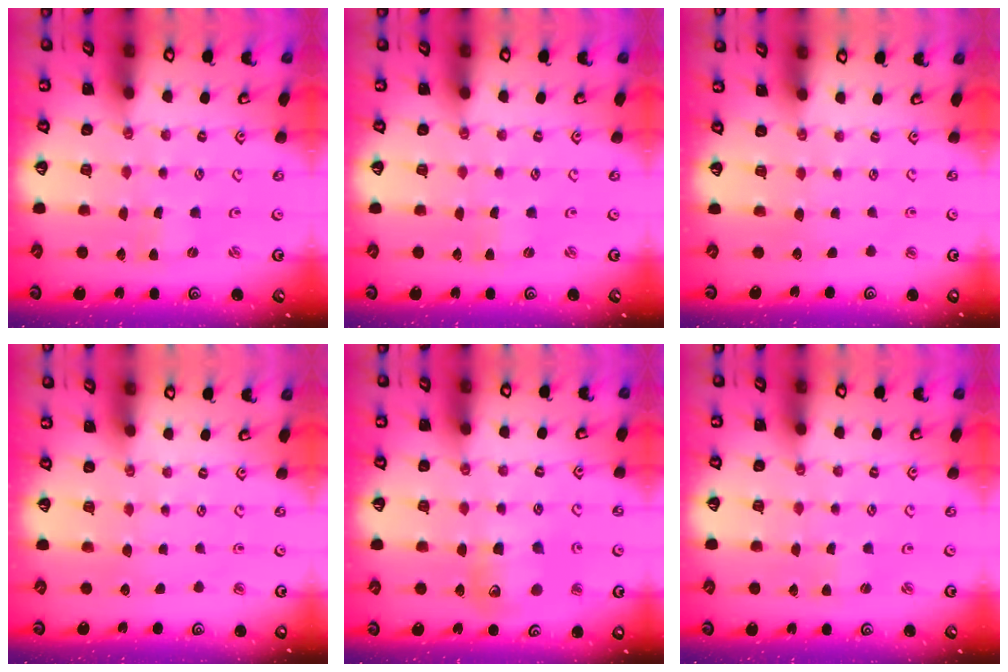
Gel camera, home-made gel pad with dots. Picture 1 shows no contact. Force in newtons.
{"total": 0.5, "press": 0.4, "slide": 0.3}
{"total": 0.0}
{"total": 0.0}
{"total": 11.5, "press": 11.5, "slide": 0.8}
{"total": 0.7, "press": 0.7, "slide": 0.1}